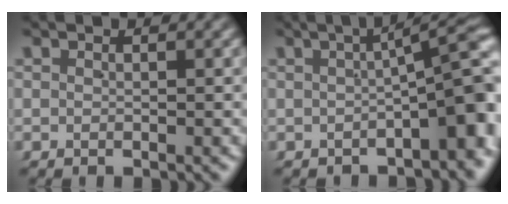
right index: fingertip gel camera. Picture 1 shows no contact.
{"total": 5.9, "force": [-0.9, 1.4, 5.6], "torque": [-0.062, 0.014, -0.011]}